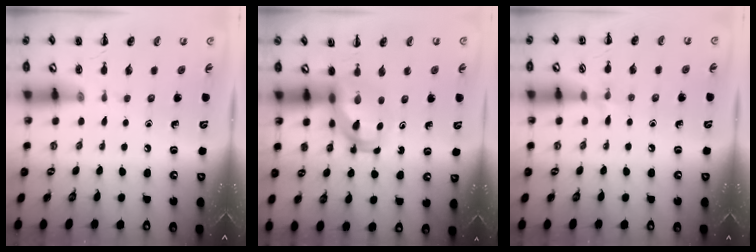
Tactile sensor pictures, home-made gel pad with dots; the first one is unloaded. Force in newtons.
{"total": 5.2, "press": 5.2, "slide": 0.4}
{"total": 4.9, "press": 4.6, "slide": 1.5}